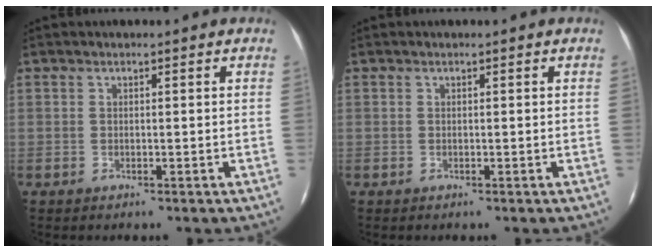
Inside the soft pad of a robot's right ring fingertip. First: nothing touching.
{"total": 0.0}